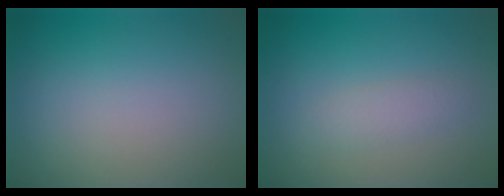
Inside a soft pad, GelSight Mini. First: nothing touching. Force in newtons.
{"total": 1.4, "press": 1.4, "slide": 0.1}